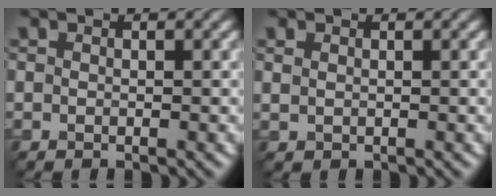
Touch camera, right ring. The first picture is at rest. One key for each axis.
{"total": 0.8, "fx": 0.4, "fy": 0.5, "fz": 0.5, "tx": -0.017, "ty": -0.002, "tz": 0.011}